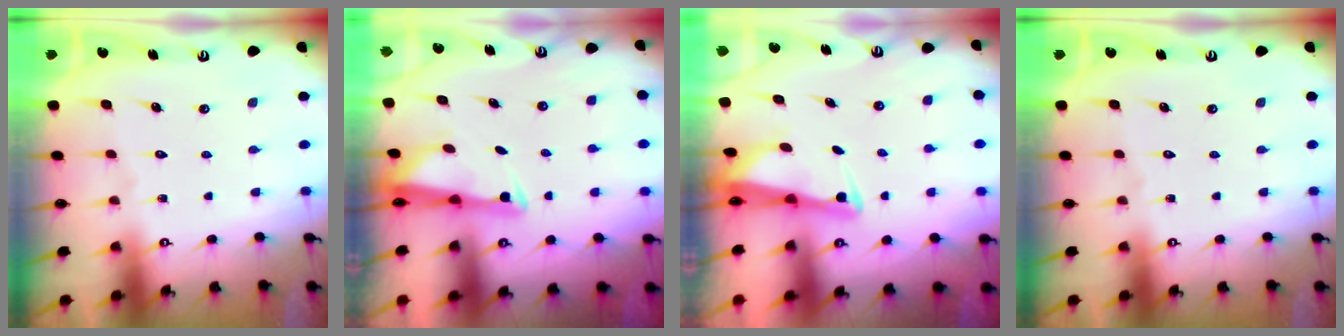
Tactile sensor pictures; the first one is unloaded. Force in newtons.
{"total": 2.9, "press": 2.8, "slide": 0.7}
{"total": 2.5, "press": 2.5, "slide": 0.5}
{"total": 0.0}